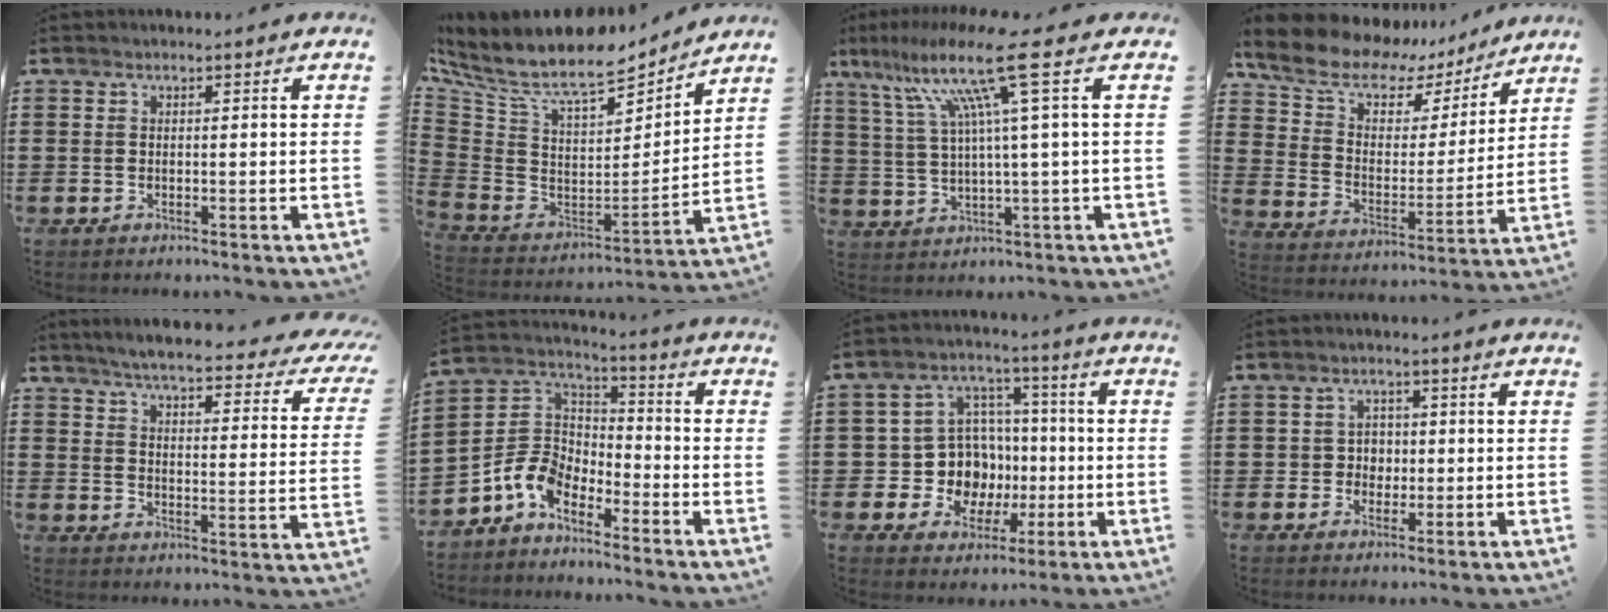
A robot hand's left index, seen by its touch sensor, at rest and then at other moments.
{"total": 10.2, "force": [8.3, 3.0, 5.2], "torque": [-0.136, -0.061, 0.145]}
{"total": 12.8, "force": [5.4, -0.5, 11.6], "torque": [-0.247, -0.011, 0.075]}
{"total": 9.2, "force": [7.0, 5.0, 3.3], "torque": [-0.099, -0.039, 0.121]}
{"total": 4.9, "force": [4.3, 0.0, 2.3], "torque": [-0.066, -0.031, 0.068]}
{"total": 7.9, "force": [-5.2, 5.0, 3.4], "torque": [-0.106, 0.003, -0.108]}
{"total": 10.1, "force": [-0.9, 9.4, 3.5], "torque": [-0.102, 0.004, -0.006]}
{"total": 2.9, "force": [-0.1, 2.7, 1.0], "torque": [-0.032, 0.007, -0.008]}